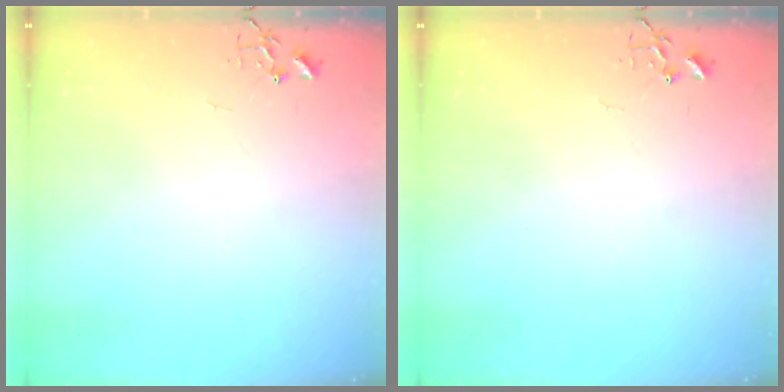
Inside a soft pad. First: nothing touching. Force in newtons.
{"total": 0.0}